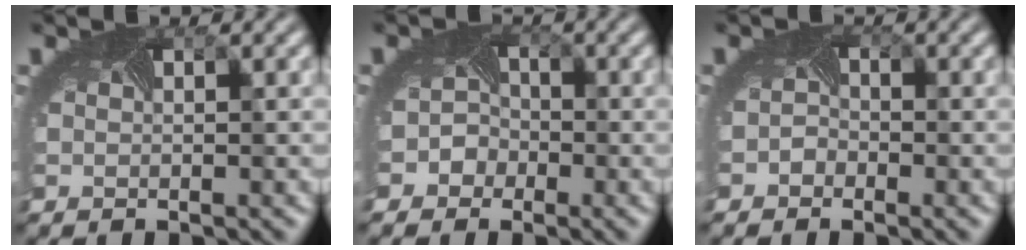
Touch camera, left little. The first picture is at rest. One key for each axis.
{"total": 2.4, "fx": -1.4, "fy": 2.0, "fz": 0.3, "tx": 0.010, "ty": 0.000, "tz": -0.027}
{"total": 1.2, "fx": -0.9, "fy": 0.8, "fz": 0.0, "tx": -0.003, "ty": -0.005, "tz": -0.021}